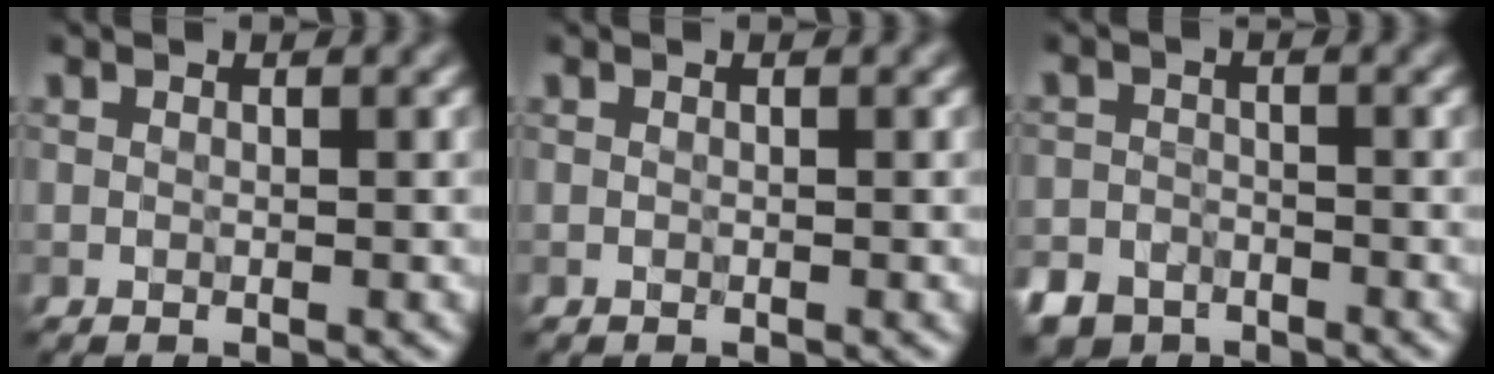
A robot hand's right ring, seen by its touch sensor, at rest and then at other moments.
{"total": 0.0}
{"total": 4.8, "force": [-3.6, 3.0, 0.8], "torque": [-0.002, -0.011, -0.058]}